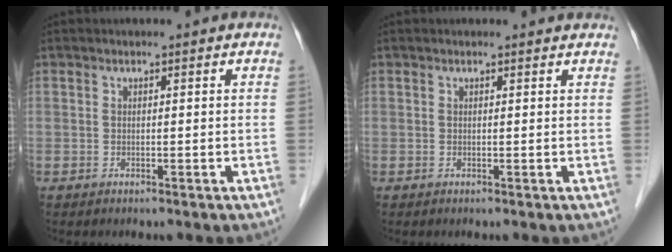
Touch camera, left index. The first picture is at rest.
{"total": 2.8, "force": [2.7, 0.5, 0.5], "torque": [-0.012, 0.016, 0.024]}